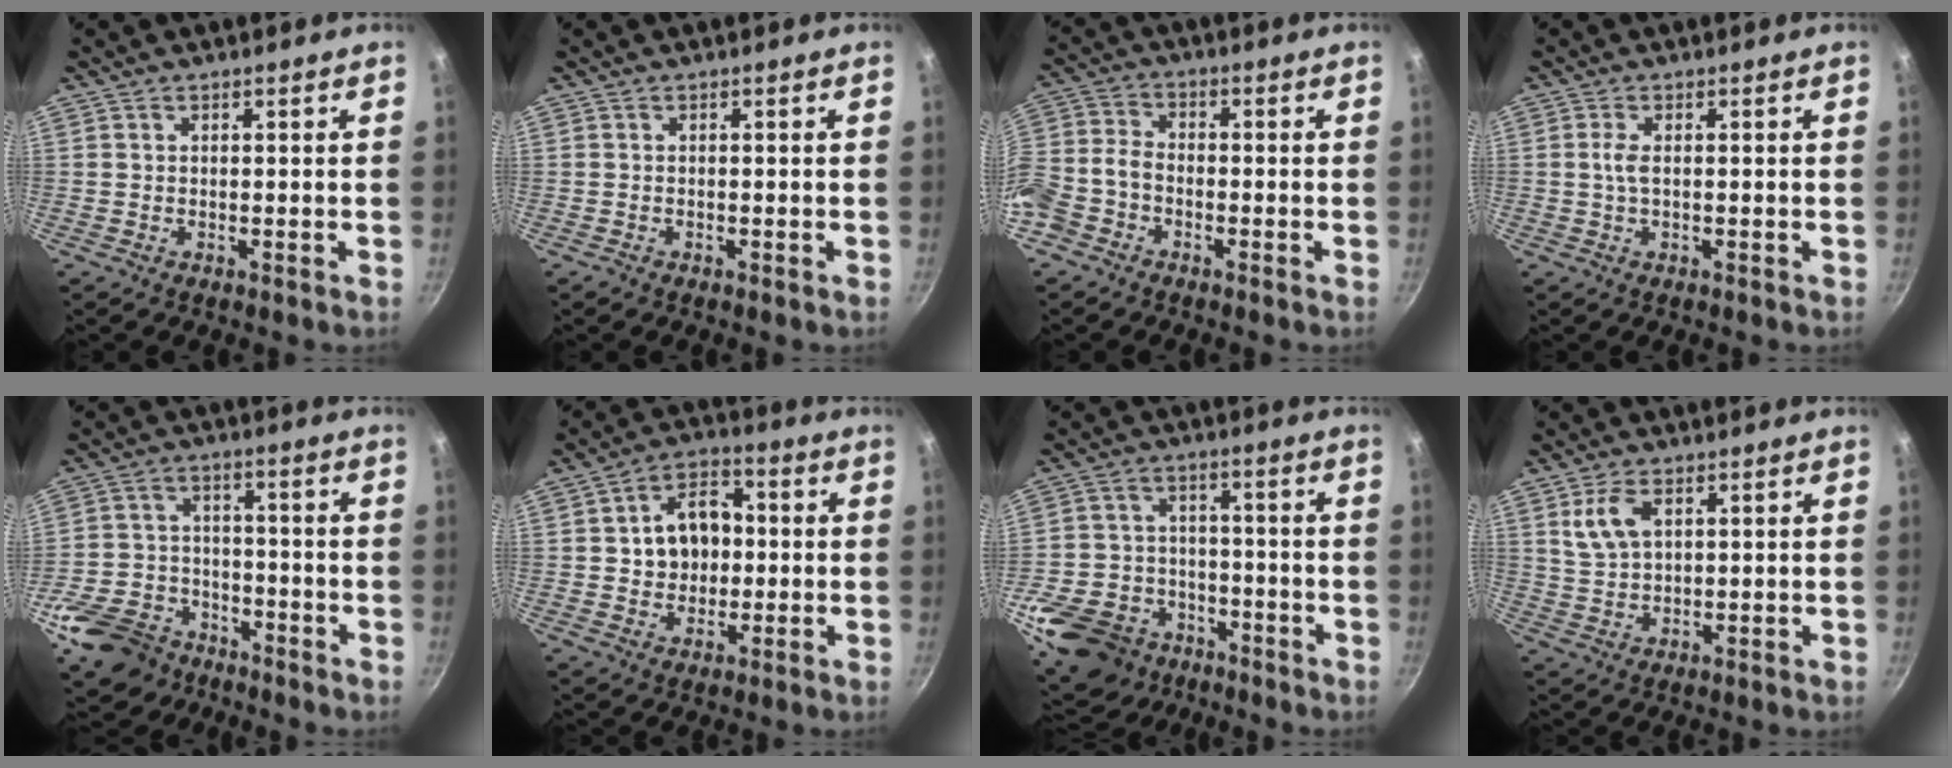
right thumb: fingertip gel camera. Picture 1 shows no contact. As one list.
[{"total": 0.7, "force": [-0.5, 0.4, 0.3], "torque": [-0.011, 0.003, -0.007]}, {"total": 8.9, "force": [-4.6, 5.9, 5.0], "torque": [-0.108, 0.040, -0.108]}, {"total": 2.1, "force": [0.0, 0.7, 1.9], "torque": [-0.047, 0.003, 0.000]}, {"total": 14.4, "force": [-9.0, 9.4, 6.1], "torque": [-0.107, 0.044, -0.158]}, {"total": 10.8, "force": [0.6, 8.3, 6.9], "torque": [-0.072, 0.016, 0.002]}, {"total": 18.2, "force": [-10.4, 13.0, 7.5], "torque": [-0.137, 0.051, -0.169]}, {"total": 6.4, "force": [2.4, 3.7, 4.6], "torque": [-0.083, -0.004, 0.051]}]